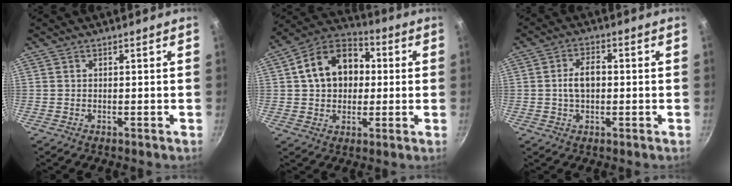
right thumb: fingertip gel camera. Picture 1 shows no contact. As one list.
[{"total": 15.5, "force": [2.4, 11.7, 9.9], "torque": [-0.135, 0.031, 0.025]}, {"total": 5.6, "force": [-0.1, 3.4, 4.5], "torque": [-0.066, 0.013, -0.006]}]